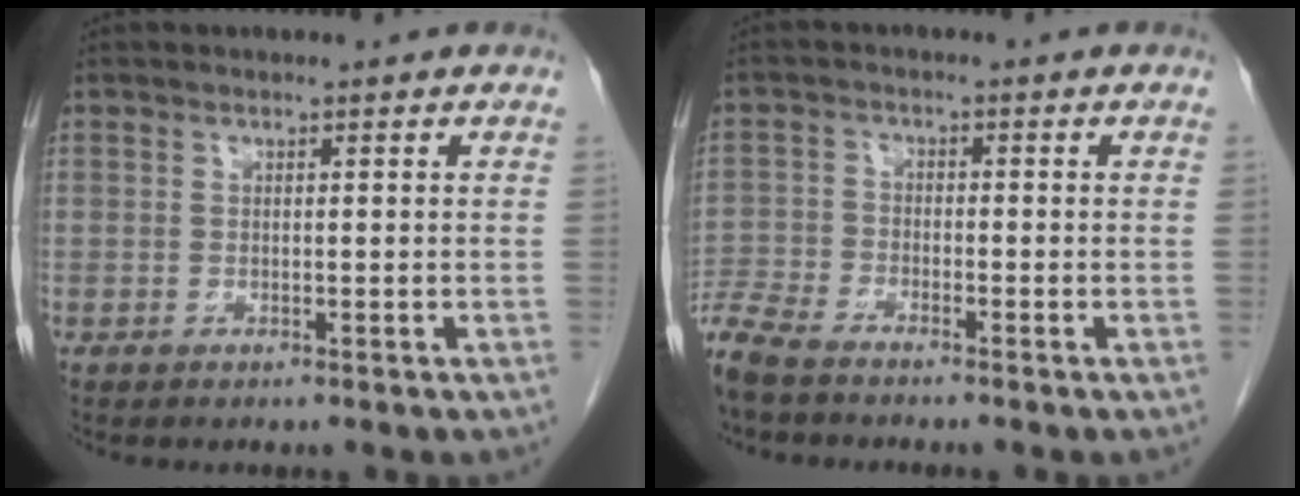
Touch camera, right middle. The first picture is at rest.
{"total": 6.9, "force": [-6.1, 1.4, 2.8], "torque": [-0.056, -0.016, -0.118]}